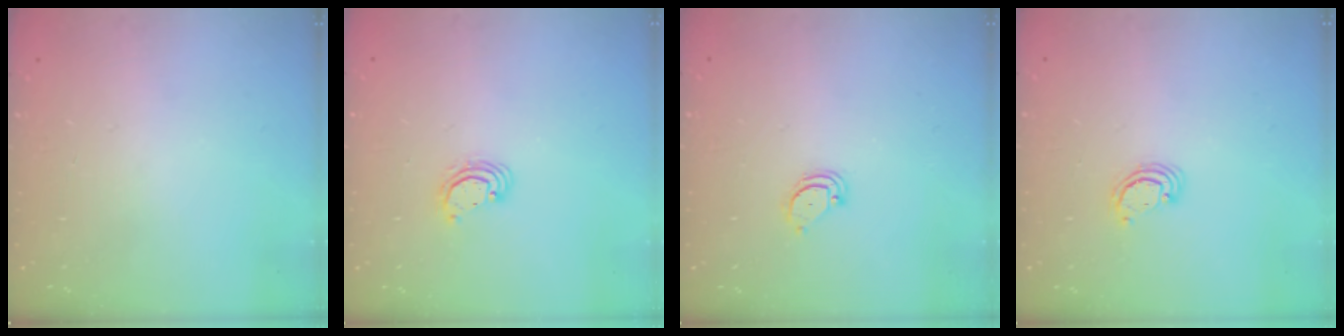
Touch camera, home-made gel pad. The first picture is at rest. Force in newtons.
{"total": 3.3, "press": 3.3, "slide": 0.2}
{"total": 2.4, "press": 2.4, "slide": 0.2}
{"total": 2.6, "press": 2.5, "slide": 0.2}